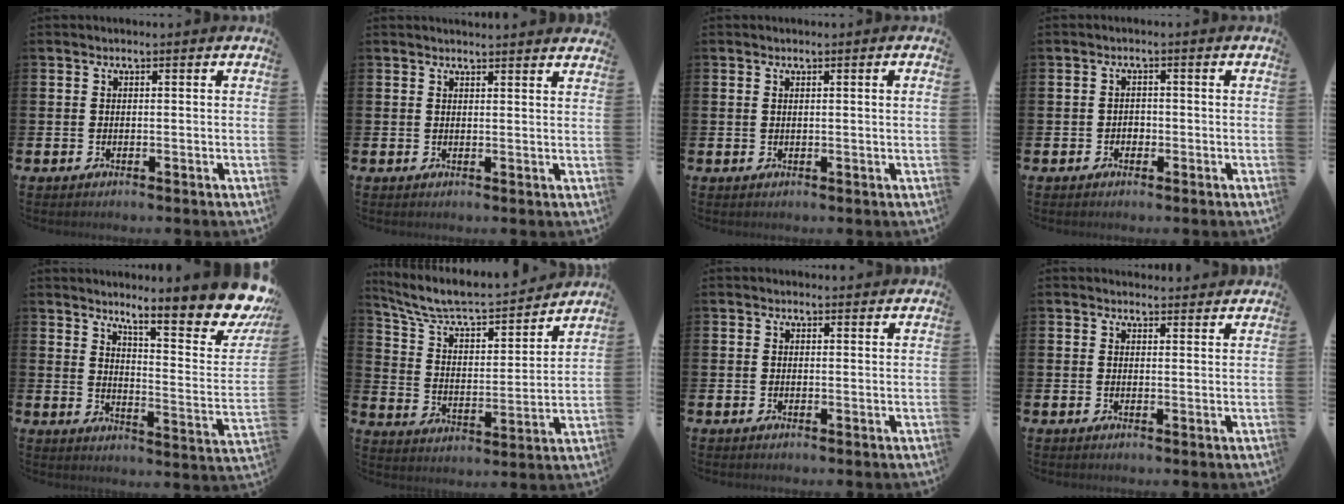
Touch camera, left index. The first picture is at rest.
{"total": 1.9, "force": [1.8, -0.2, -0.2], "torque": [0.003, -0.012, 0.033]}
{"total": 0.9, "force": [0.3, -0.3, 0.8], "torque": [-0.012, -0.001, 0.004]}
{"total": 1.3, "force": [-0.6, 1.1, 0.3], "torque": [-0.006, 0.004, -0.015]}
{"total": 11.4, "force": [9.5, 1.9, 6.1], "torque": [-0.092, -0.087, 0.150]}
{"total": 8.2, "force": [7.5, 1.7, 2.9], "torque": [-0.097, -0.054, 0.126]}
{"total": 0.7, "force": [0.6, 0.2, 0.1], "torque": [0.006, -0.002, 0.010]}
{"total": 1.8, "force": [1.8, 0.4, -0.1], "torque": [0.008, -0.010, 0.031]}